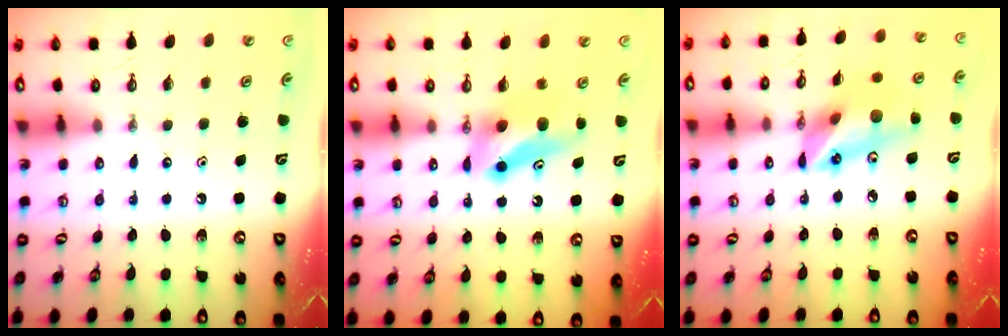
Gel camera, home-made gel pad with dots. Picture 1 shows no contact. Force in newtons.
{"total": 7.0, "press": 6.5, "slide": 2.5}
{"total": 16.3, "press": 15.9, "slide": 3.6}